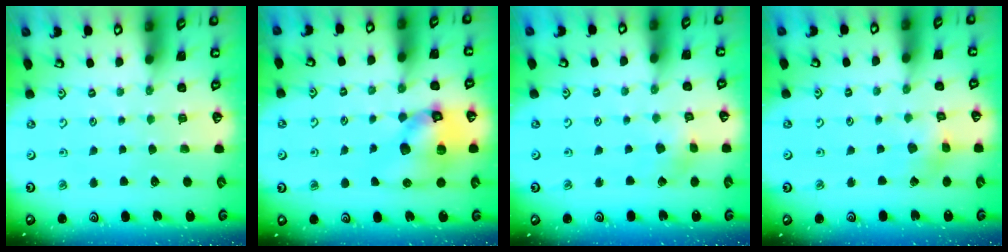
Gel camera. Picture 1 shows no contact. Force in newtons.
{"total": 13.9, "press": 13.8, "slide": 2.1}
{"total": 3.4, "press": 3.4, "slide": 0.4}
{"total": 2.9, "press": 2.9, "slide": 0.3}